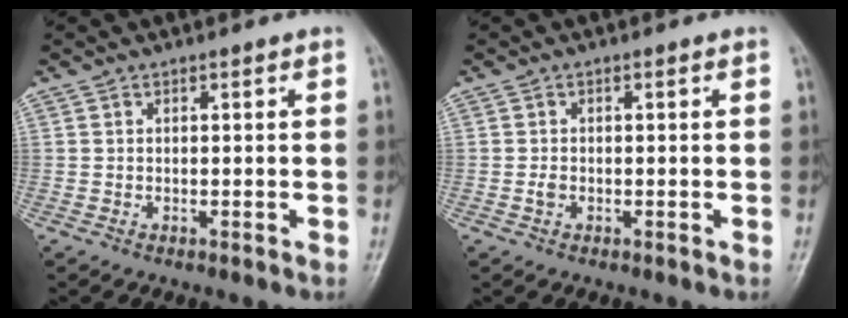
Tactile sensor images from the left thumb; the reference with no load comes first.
{"total": 1.1, "force": [-0.4, 0.7, 0.7], "torque": [-0.013, 0.000, -0.008]}